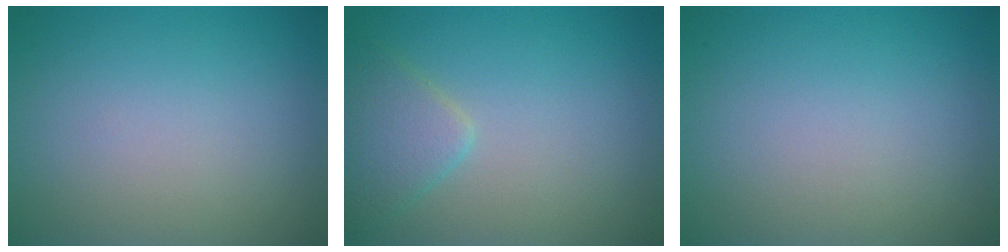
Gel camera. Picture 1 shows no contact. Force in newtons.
{"total": 2.7, "press": 2.7, "slide": 0.2}
{"total": 0.0}